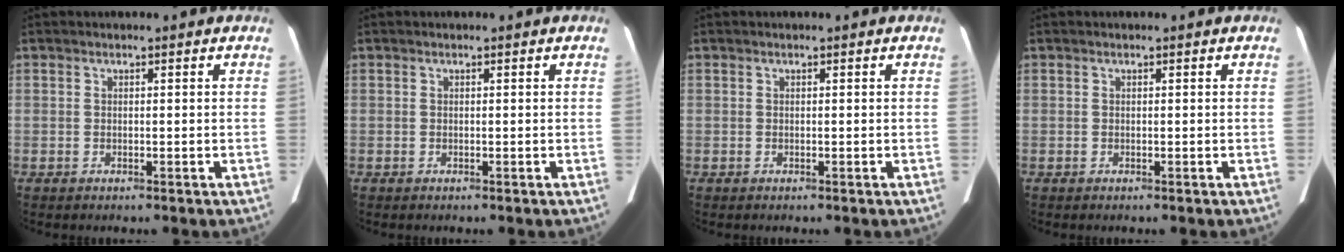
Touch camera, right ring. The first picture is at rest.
{"total": 0.0}
{"total": 0.0}
{"total": 0.0}